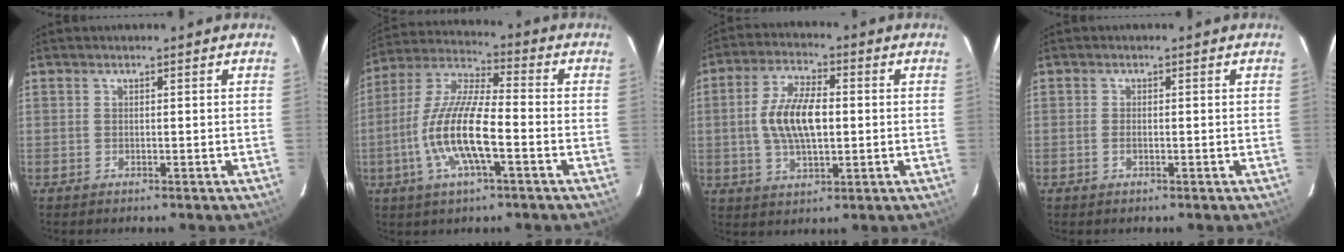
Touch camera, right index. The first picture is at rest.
{"total": 14.4, "force": [-4.4, 3.4, 13.3], "torque": [-0.272, -0.006, -0.089]}
{"total": 10.7, "force": [0.0, 4.8, 9.6], "torque": [-0.189, 0.008, 0.002]}
{"total": 1.2, "force": [-0.4, 0.7, 0.9], "torque": [-0.020, 0.000, -0.008]}